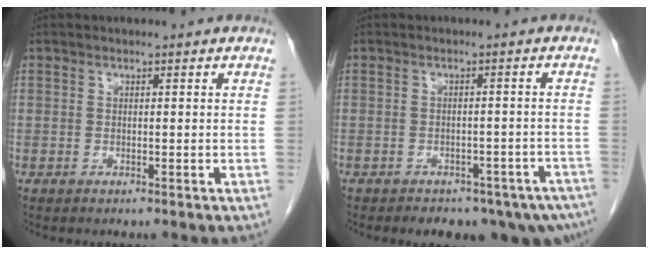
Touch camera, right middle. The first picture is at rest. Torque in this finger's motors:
{"motor_torque": [1.08, -1.05, 0.12, 0.05]}